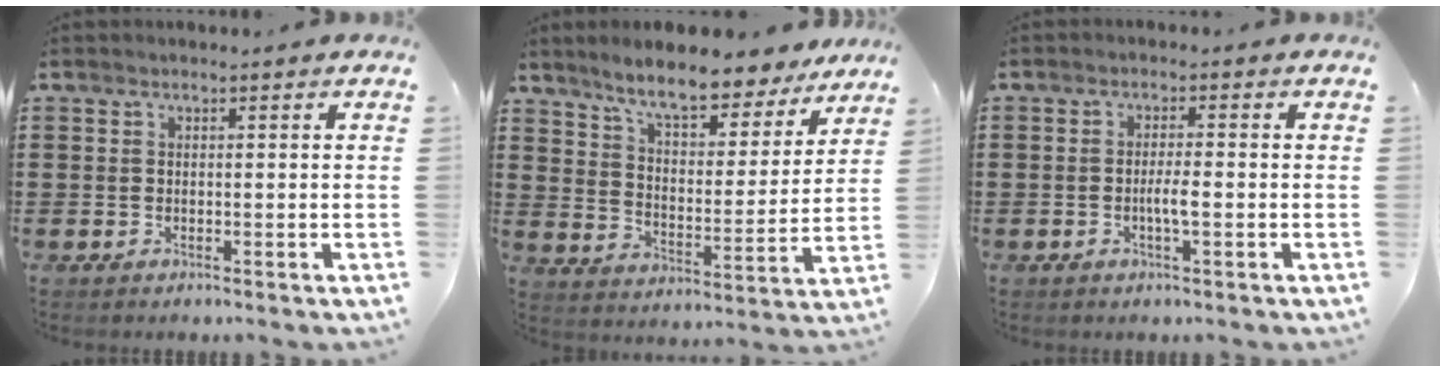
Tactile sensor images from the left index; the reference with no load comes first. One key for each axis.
{"total": 8.1, "fx": 7.2, "fy": 0.9, "fz": 3.7, "tx": -0.092, "ty": -0.039, "tz": 0.123}
{"total": 2.8, "fx": -0.7, "fy": 0.3, "fz": 2.7, "tx": -0.049, "ty": 0.000, "tz": -0.012}